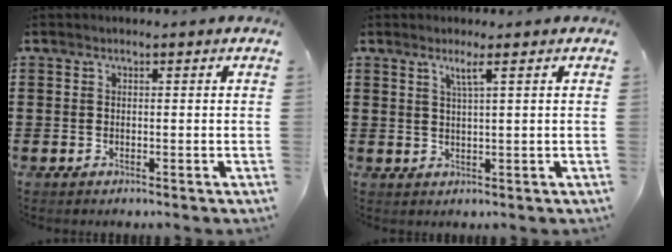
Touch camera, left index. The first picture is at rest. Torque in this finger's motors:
{"motor_torque": [2.14, -0.01, 0.15, 0.08]}